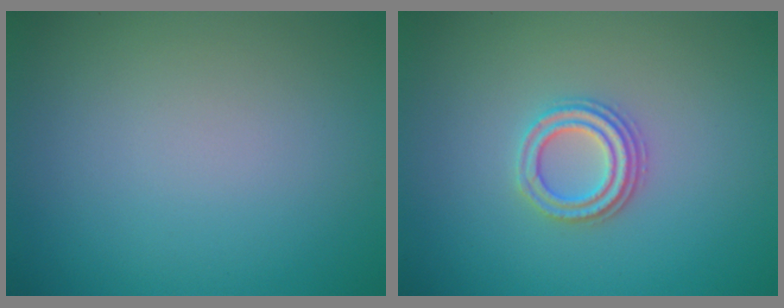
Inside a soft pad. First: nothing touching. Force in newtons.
{"total": 2.7, "press": 2.5, "slide": 1.2}